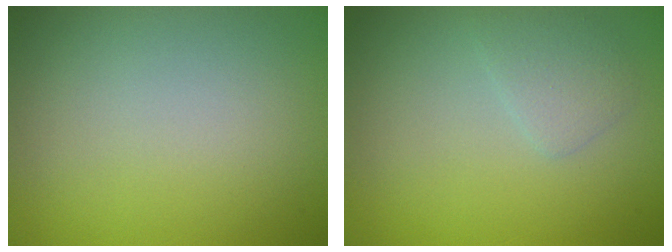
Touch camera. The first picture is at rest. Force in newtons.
{"total": 1.6, "press": 1.6, "slide": 0.1}